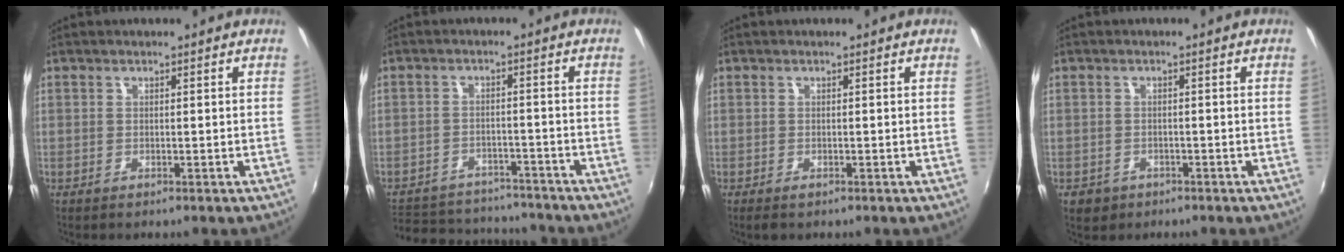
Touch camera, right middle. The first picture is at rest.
{"total": 15.5, "force": [-12.9, 7.0, 4.9], "torque": [-0.129, 0.025, -0.172]}
{"total": 0.9, "force": [-0.6, 0.4, 0.5], "torque": [-0.009, -0.004, -0.012]}
{"total": 3.1, "force": [-1.4, 2.6, 1.0], "torque": [-0.027, -0.003, -0.019]}